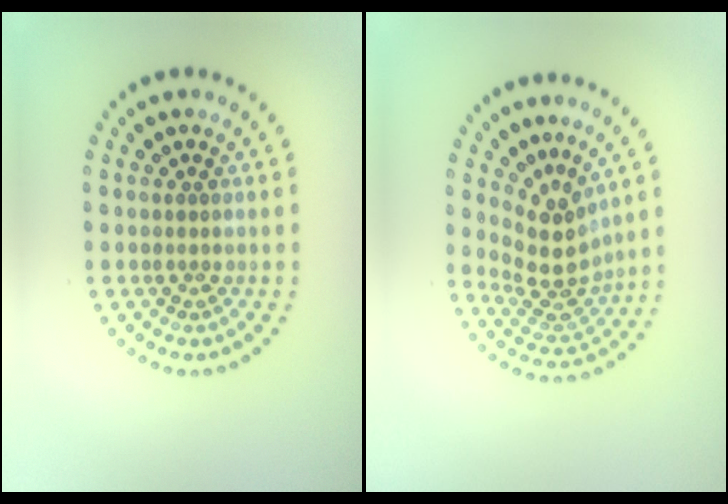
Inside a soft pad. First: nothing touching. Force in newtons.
{"total": 3.8, "press": 2.7, "slide": 2.6}